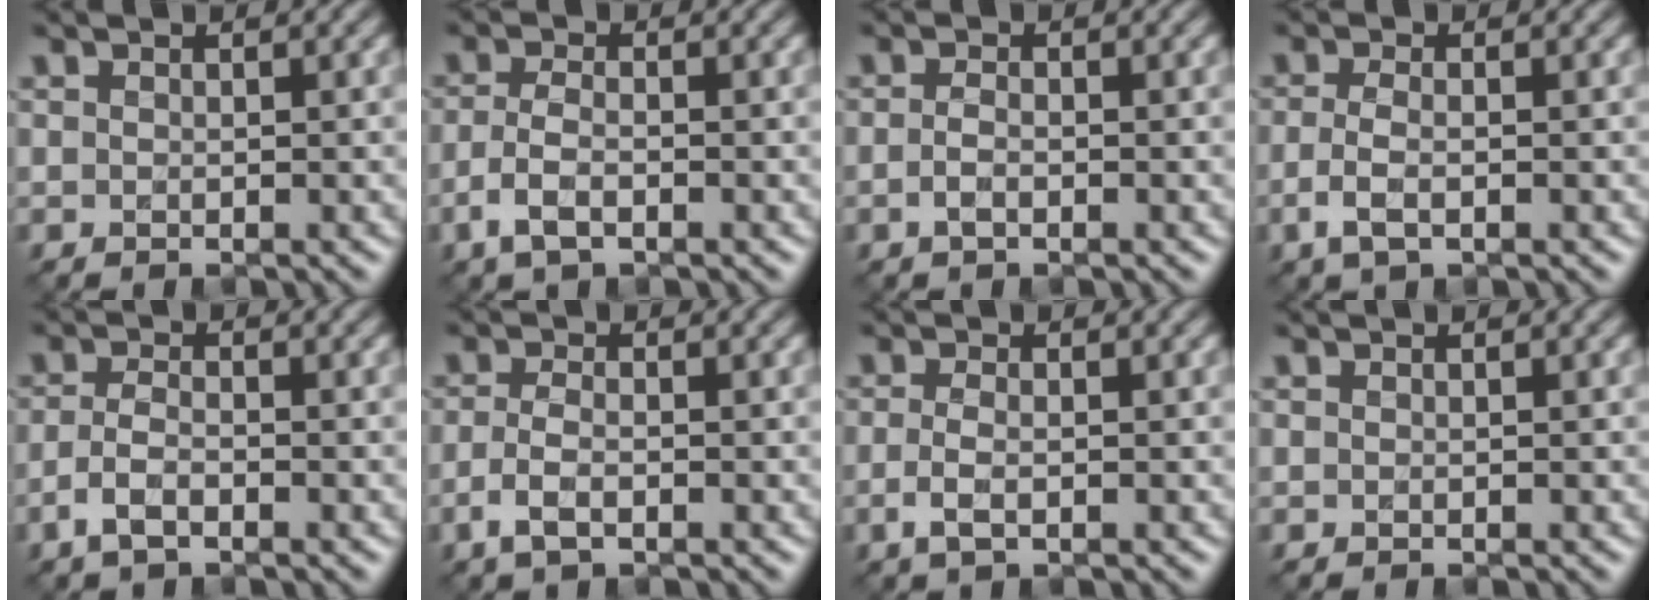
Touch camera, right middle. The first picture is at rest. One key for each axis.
{"total": 2.9, "fx": -1.3, "fy": 1.2, "fz": 2.3, "tx": -0.052, "ty": -0.001, "tz": -0.031}
{"total": 1.3, "fx": -0.5, "fy": 0.5, "fz": 1.1, "tx": -0.025, "ty": -0.001, "tz": -0.012}
{"total": 2.5, "fx": -0.8, "fy": 1.1, "fz": 2.2, "tx": -0.052, "ty": -0.005, "tz": -0.019}
{"total": 2.4, "fx": -1.3, "fy": 1.0, "fz": 1.8, "tx": -0.042, "ty": 0.001, "tz": -0.032}
{"total": 2.5, "fx": -1.1, "fy": 1.0, "fz": 2.0, "tx": -0.048, "ty": -0.003, "tz": -0.025}
{"total": 2.0, "fx": -0.6, "fy": 0.8, "fz": 1.7, "tx": -0.040, "ty": -0.006, "tz": -0.015}
{"total": 0.0}